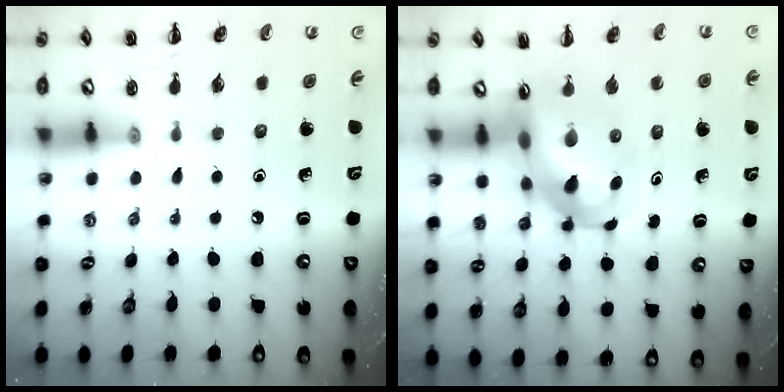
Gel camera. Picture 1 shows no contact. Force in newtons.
{"total": 10.5, "press": 10.0, "slide": 3.0}